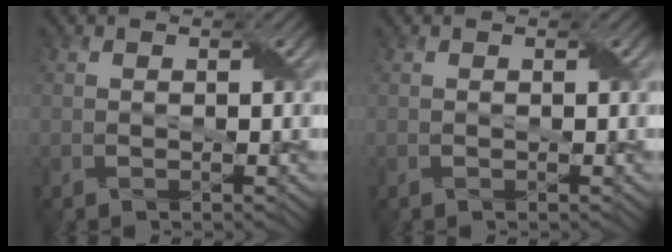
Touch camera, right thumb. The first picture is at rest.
{"total": 0.0}